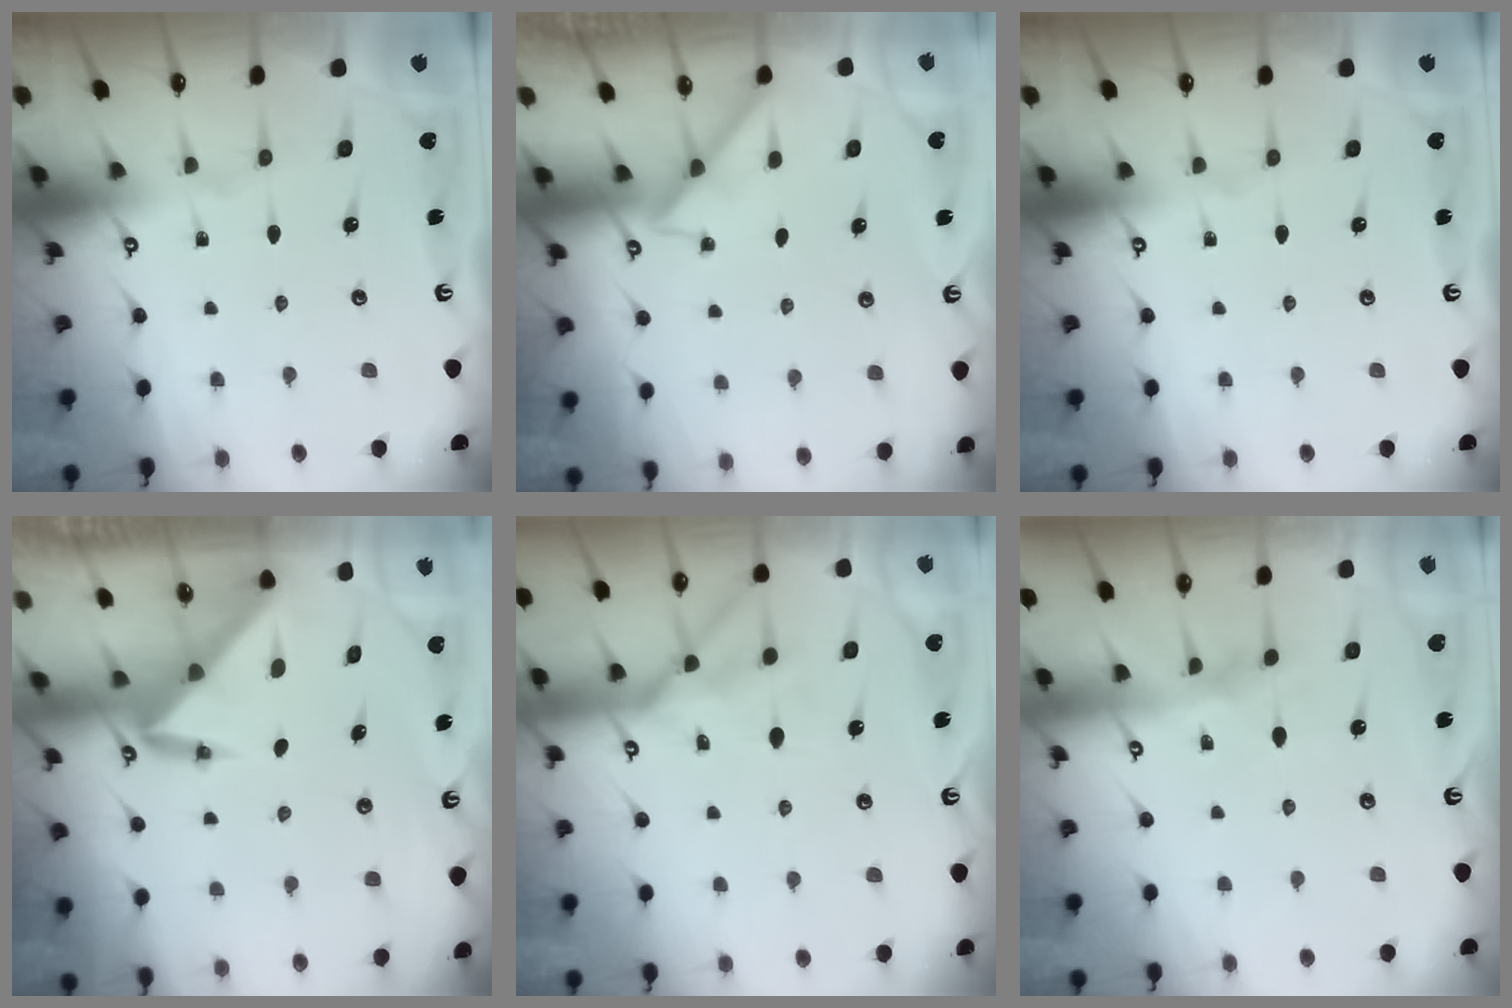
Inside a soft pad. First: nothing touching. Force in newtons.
{"total": 2.9, "press": 2.8, "slide": 0.4}
{"total": 0.0}
{"total": 3.5, "press": 3.5, "slide": 0.2}
{"total": 13.0, "press": 13.0, "slide": 1.2}
{"total": 6.8, "press": 6.8, "slide": 0.8}